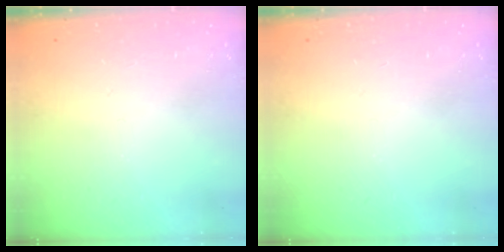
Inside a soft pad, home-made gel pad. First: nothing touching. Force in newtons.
{"total": 0.0}